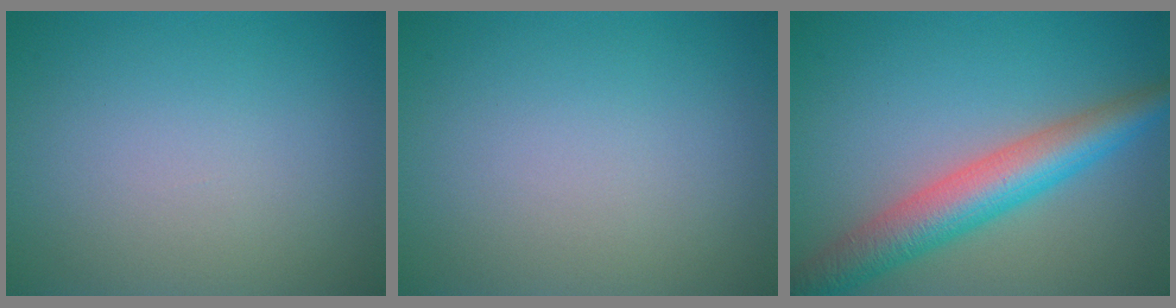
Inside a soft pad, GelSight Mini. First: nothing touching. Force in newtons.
{"total": 0.0}
{"total": 6.5, "press": 6.5, "slide": 0.1}